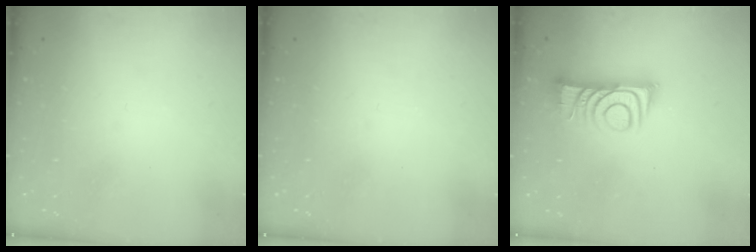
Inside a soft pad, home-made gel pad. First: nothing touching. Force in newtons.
{"total": 0.0}
{"total": 10.2, "press": 10.2, "slide": 0.4}